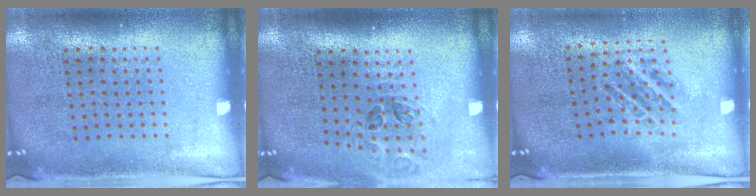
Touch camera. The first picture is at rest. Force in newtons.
{"total": 1.2, "press": 1.1, "slide": 0.4}
{"total": 1.0, "press": 1.0, "slide": 0.1}